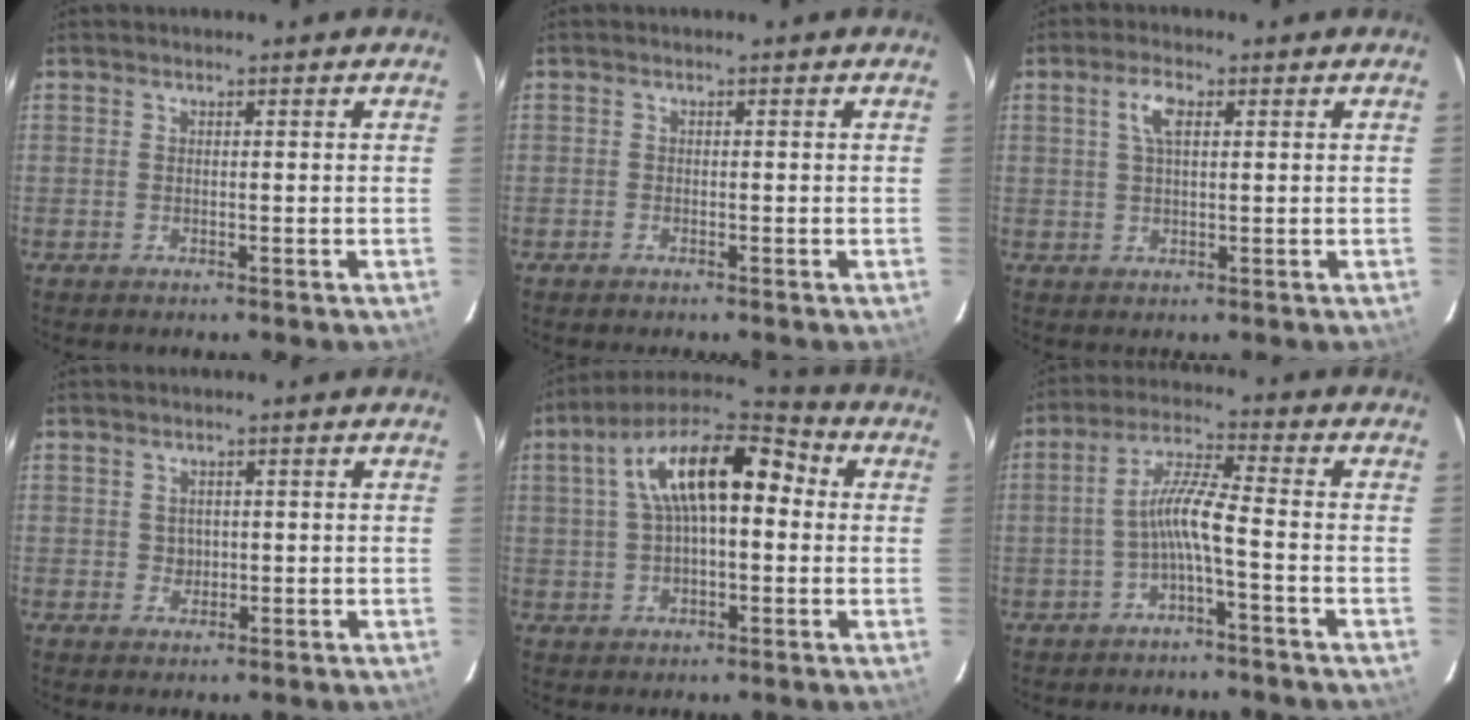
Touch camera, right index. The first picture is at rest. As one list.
[{"total": 0.6, "force": [-0.5, 0.2, 0.1], "torque": [-0.002, 0.001, -0.011]}, {"total": 3.9, "force": [1.3, 1.5, 3.3], "torque": [-0.064, 0.008, 0.025]}, {"total": 1.8, "force": [0.2, 1.7, 0.4], "torque": [-0.002, 0.004, 0.006]}, {"total": 16.7, "force": [3.1, 7.6, 14.5], "torque": [-0.258, 0.036, 0.040]}, {"total": 5.9, "force": [-2.4, -0.1, 5.4], "torque": [-0.122, 0.015, -0.045]}]